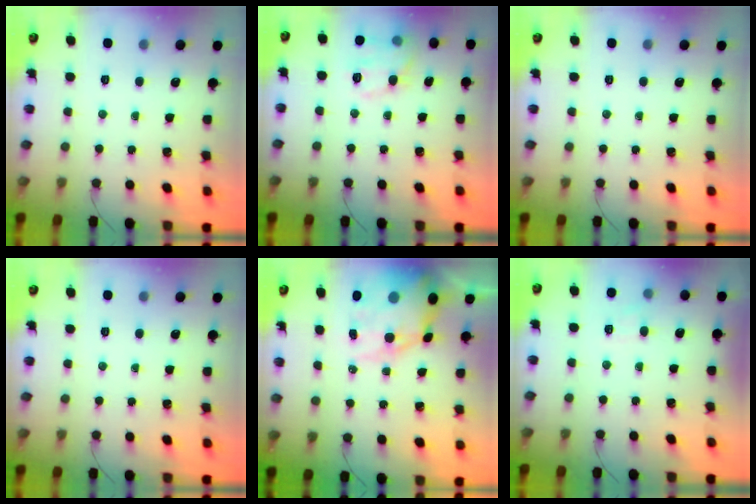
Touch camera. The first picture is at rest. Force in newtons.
{"total": 11.8, "press": 11.8, "slide": 0.6}
{"total": 0.0}
{"total": 0.0}
{"total": 15.4, "press": 14.9, "slide": 3.9}
{"total": 6.3, "press": 6.1, "slide": 1.5}